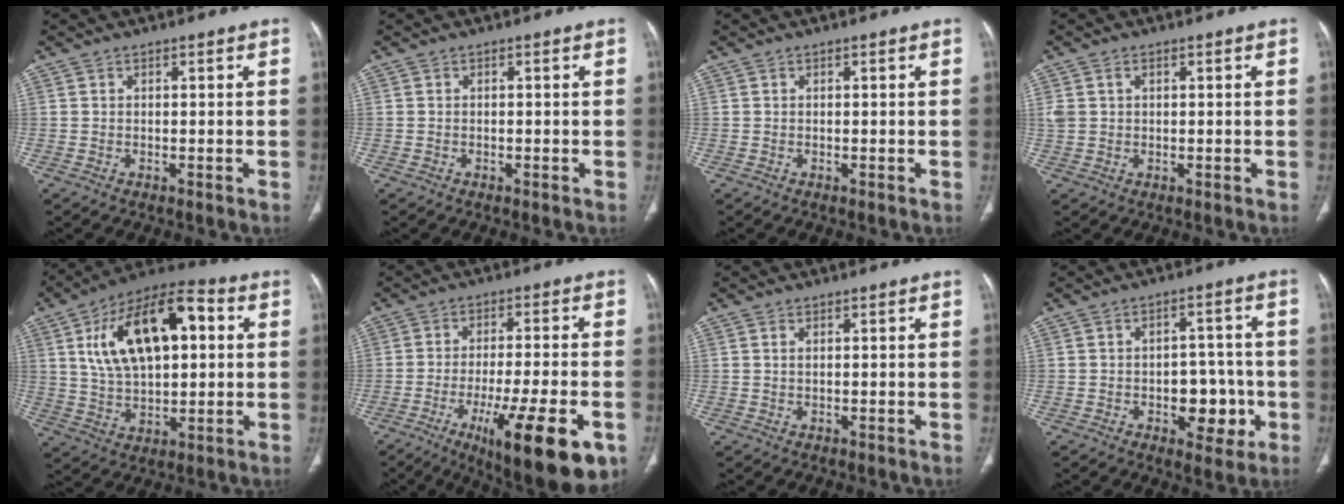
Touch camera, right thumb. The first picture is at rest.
{"total": 0.0}
{"total": 0.0}
{"total": 2.9, "force": [1.0, 1.9, 1.9], "torque": [-0.053, 0.012, 0.028]}
{"total": 20.5, "force": [5.0, 10.4, 17.0], "torque": [-0.268, 0.016, 0.080]}
{"total": 19.0, "force": [-8.6, 4.7, 16.2], "torque": [-0.206, 0.011, -0.120]}
{"total": 0.8, "force": [0.3, 0.3, 0.6], "torque": [-0.016, 0.004, 0.008]}
{"total": 9.5, "force": [-2.6, 5.9, 6.9], "torque": [-0.051, 0.024, -0.028]}